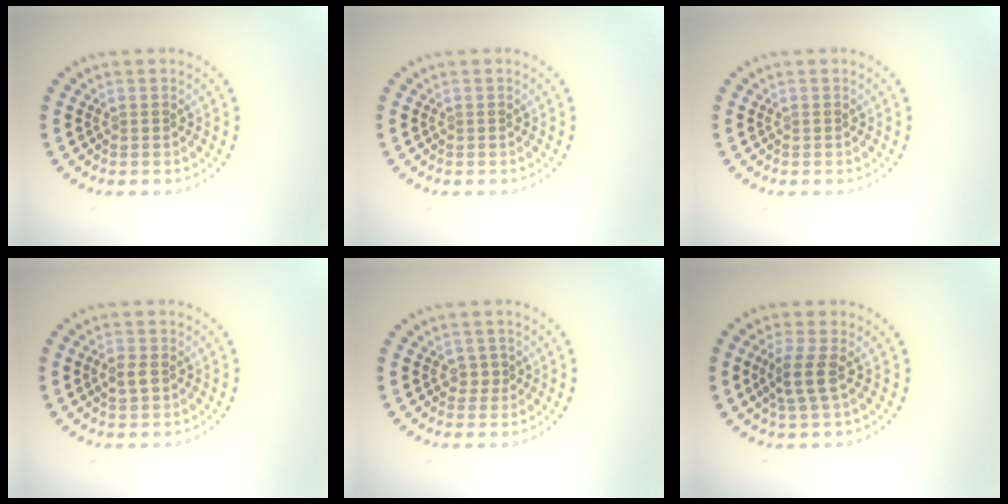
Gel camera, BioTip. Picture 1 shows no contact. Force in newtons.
{"total": 0.0}
{"total": 0.0}
{"total": 1.3, "press": 1.3, "slide": 0.1}
{"total": 1.0, "press": 0.9, "slide": 0.6}
{"total": 2.3, "press": 1.9, "slide": 1.3}